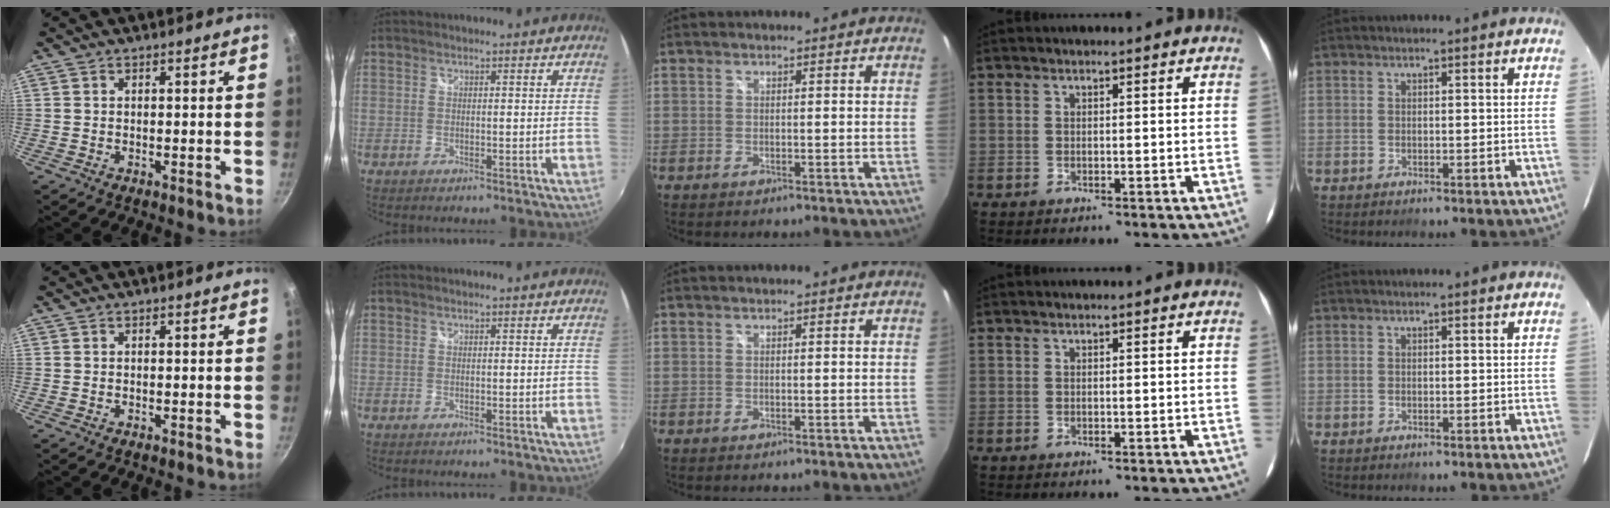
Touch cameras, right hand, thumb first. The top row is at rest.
{}